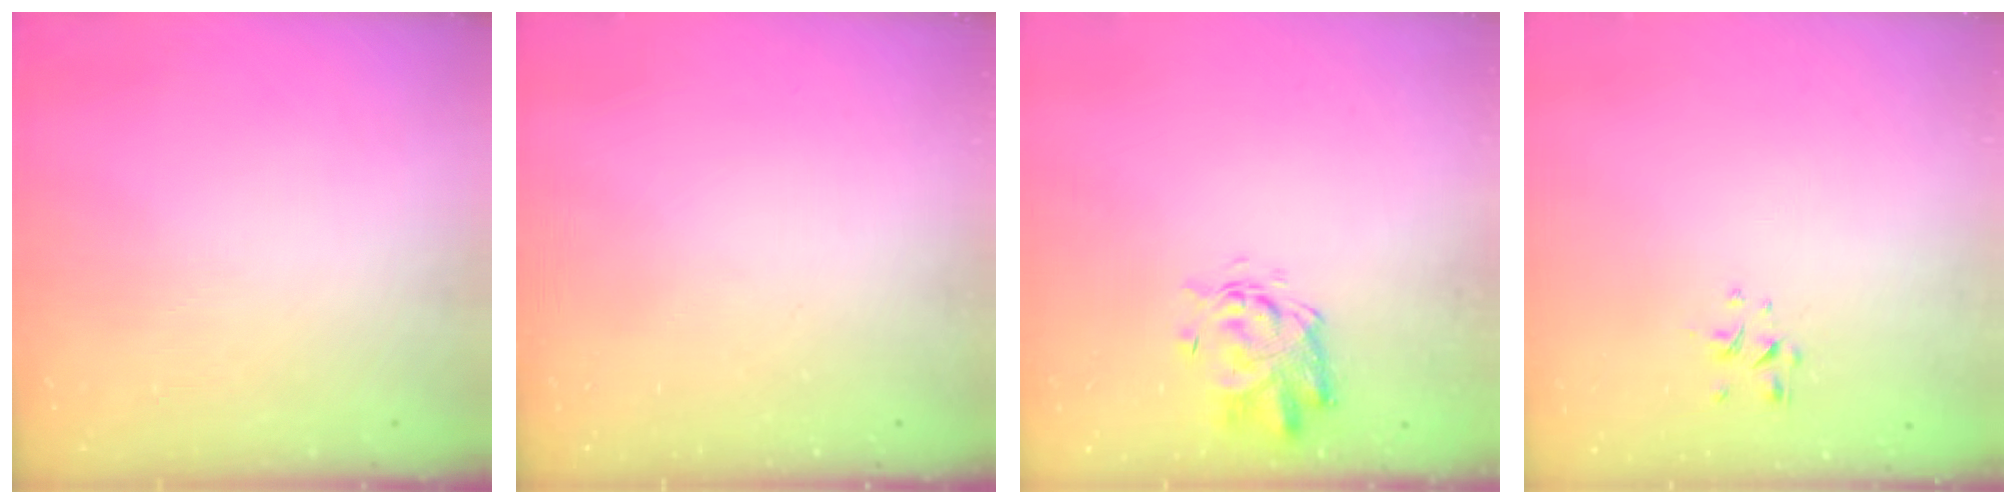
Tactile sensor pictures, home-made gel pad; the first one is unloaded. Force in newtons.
{"total": 0.0}
{"total": 3.8, "press": 3.6, "slide": 1.2}
{"total": 1.3, "press": 1.1, "slide": 0.6}